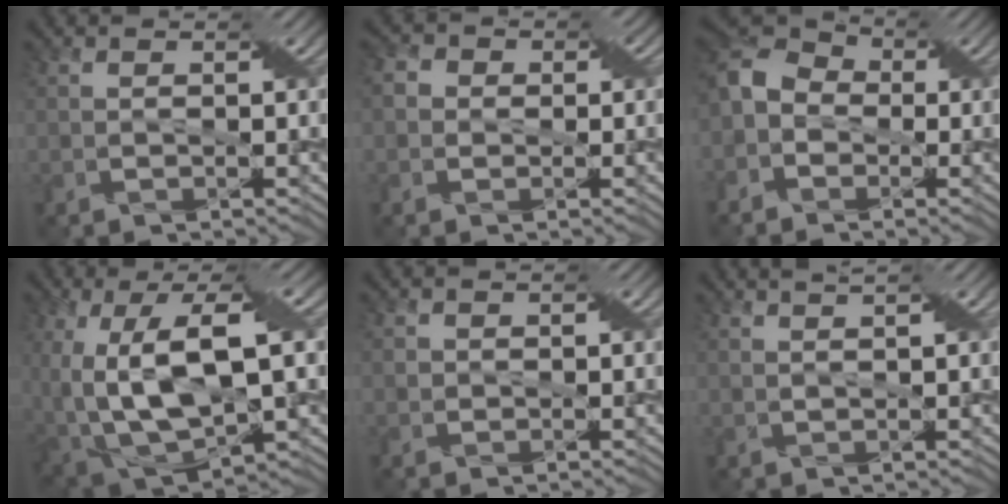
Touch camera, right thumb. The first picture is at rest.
{"total": 3.6, "force": [0.2, 3.3, 1.3], "torque": [-0.022, 0.012, -0.020]}
{"total": 6.6, "force": [-1.5, 5.4, 3.5], "torque": [-0.096, 0.009, -0.048]}
{"total": 16.0, "force": [0.9, 8.1, 13.7], "torque": [-0.285, -0.017, 0.037]}
{"total": 0.9, "force": [0.1, 0.9, 0.1], "torque": [-0.008, -0.002, 0.000]}
{"total": 2.6, "force": [1.8, 0.5, 1.8], "torque": [-0.025, 0.008, 0.016]}